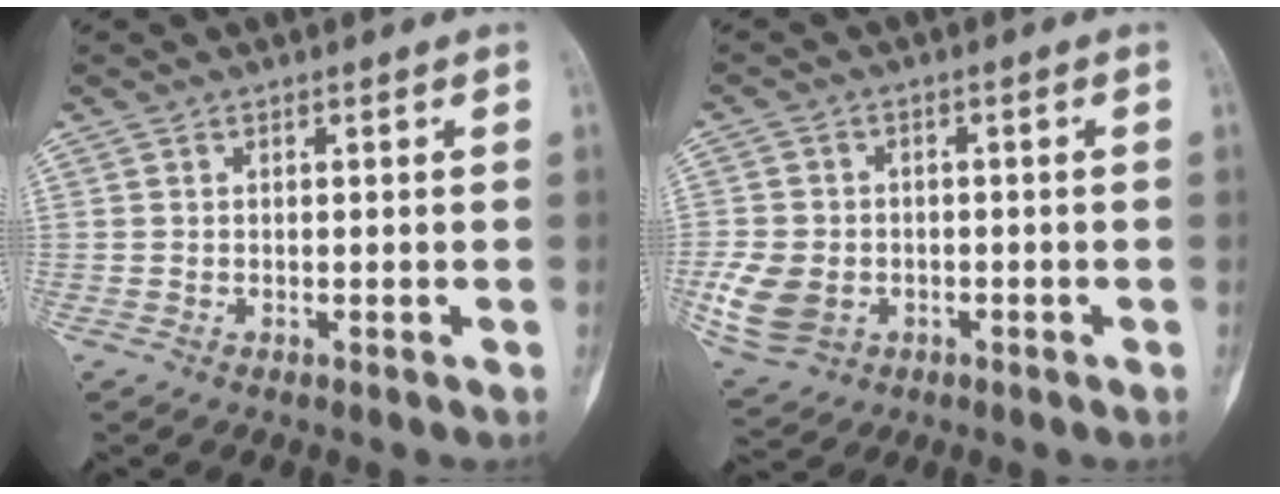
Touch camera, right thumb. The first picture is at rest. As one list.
[{"total": 8.8, "force": [-2.2, 6.9, 5.0], "torque": [-0.094, 0.007, -0.031]}]